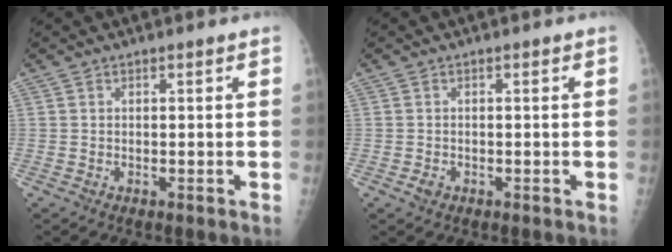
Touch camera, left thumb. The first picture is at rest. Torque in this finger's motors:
{"motor_torque": [-0.11, 0.24, 0.11, 0.02, -0.01]}